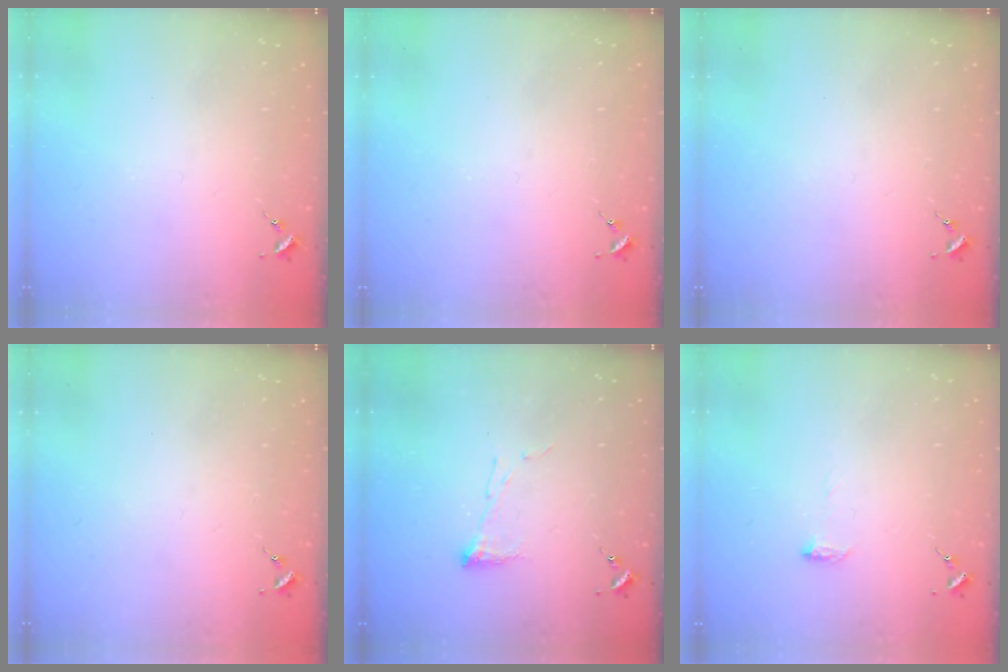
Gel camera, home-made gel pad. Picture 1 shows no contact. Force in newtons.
{"total": 0.0}
{"total": 0.0}
{"total": 0.0}
{"total": 5.2, "press": 5.2, "slide": 0.1}
{"total": 5.2, "press": 5.1, "slide": 0.6}